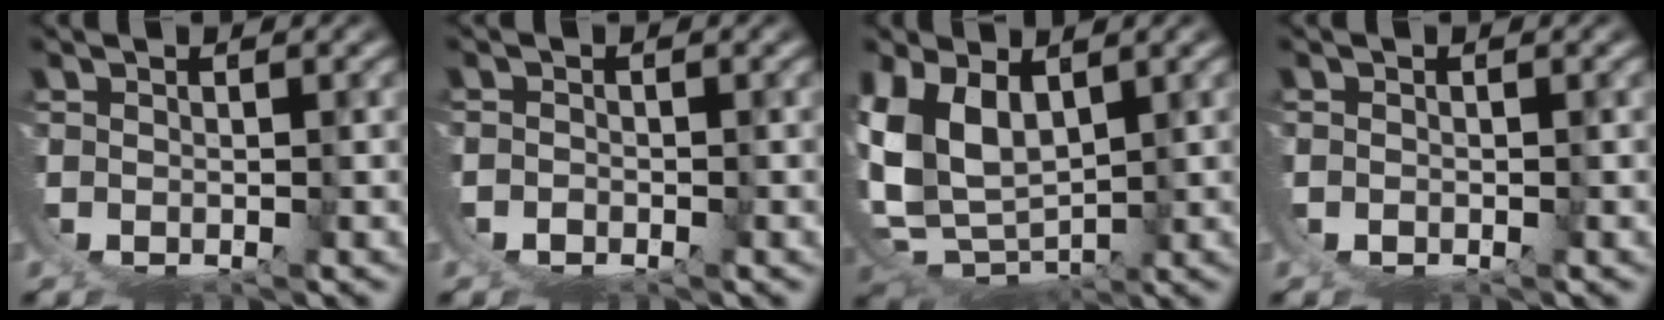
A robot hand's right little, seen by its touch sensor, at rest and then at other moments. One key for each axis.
{"total": 2.4, "fx": -0.1, "fy": 2.3, "fz": 0.6, "tx": -0.025, "ty": -0.003, "tz": -0.004}
{"total": 10.1, "fx": 1.8, "fy": 7.7, "fz": 6.2, "tx": -0.193, "ty": -0.049, "tz": 0.056}
{"total": 0.7, "fx": 0.2, "fy": 0.7, "fz": 0.2, "tx": -0.006, "ty": 0.001, "tz": 0.002}